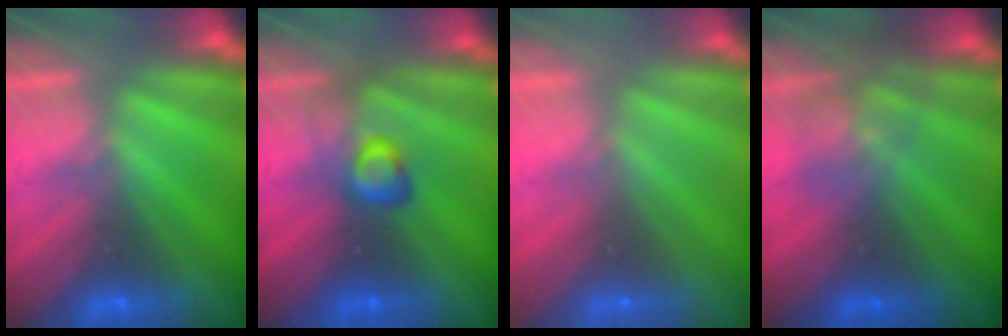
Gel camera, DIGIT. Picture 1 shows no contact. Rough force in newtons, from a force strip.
{"total": 2.8}
{"total": 3.0}
{"total": 1.8}